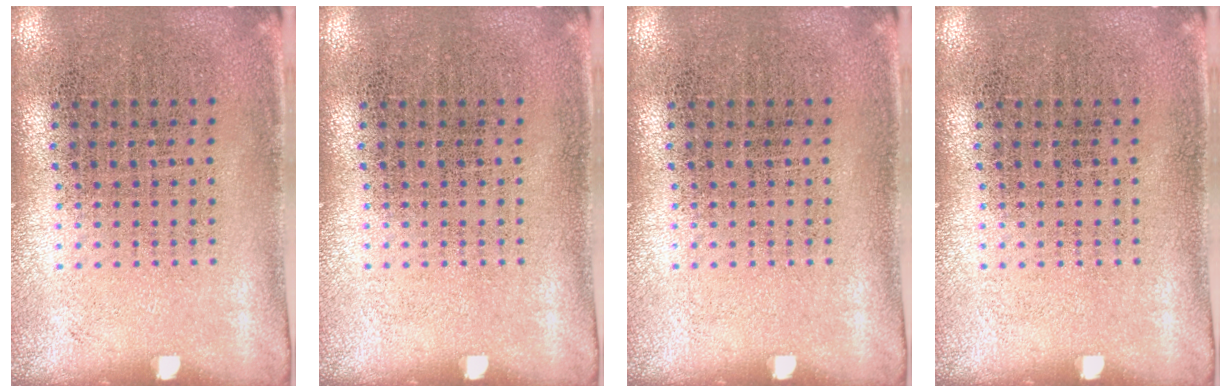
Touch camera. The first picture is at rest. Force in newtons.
{"total": 0.0}
{"total": 0.0}
{"total": 0.0}